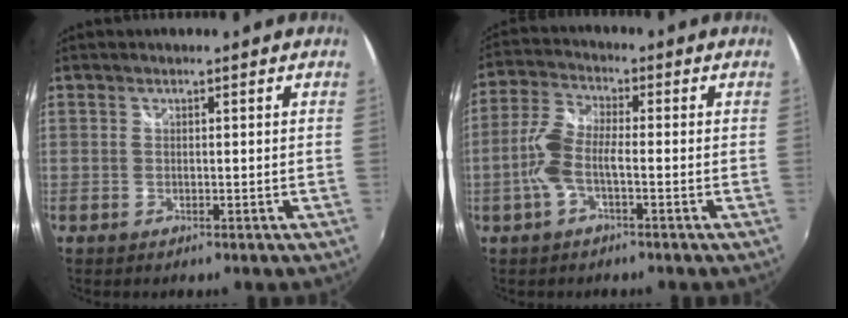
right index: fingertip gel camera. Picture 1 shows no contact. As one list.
[{"total": 6.9, "force": [-2.1, 2.1, 6.2], "torque": [-0.145, 0.012, -0.043]}]